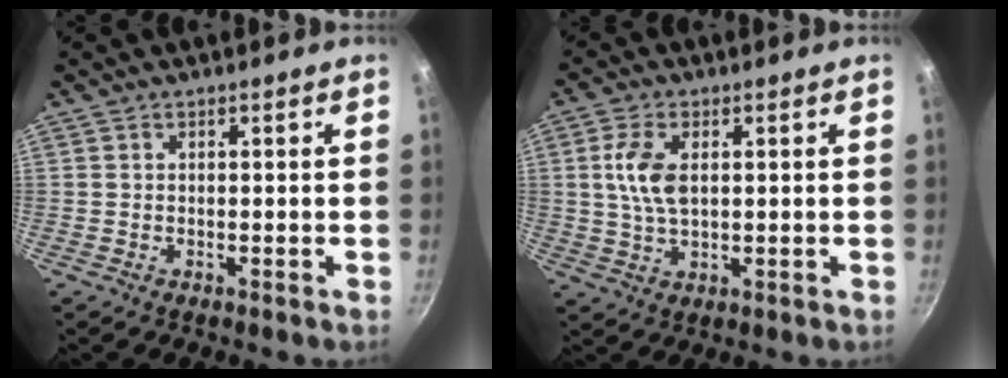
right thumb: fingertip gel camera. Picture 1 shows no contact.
{"total": 7.5, "force": [1.4, 4.1, 6.2], "torque": [-0.119, 0.001, 0.026]}